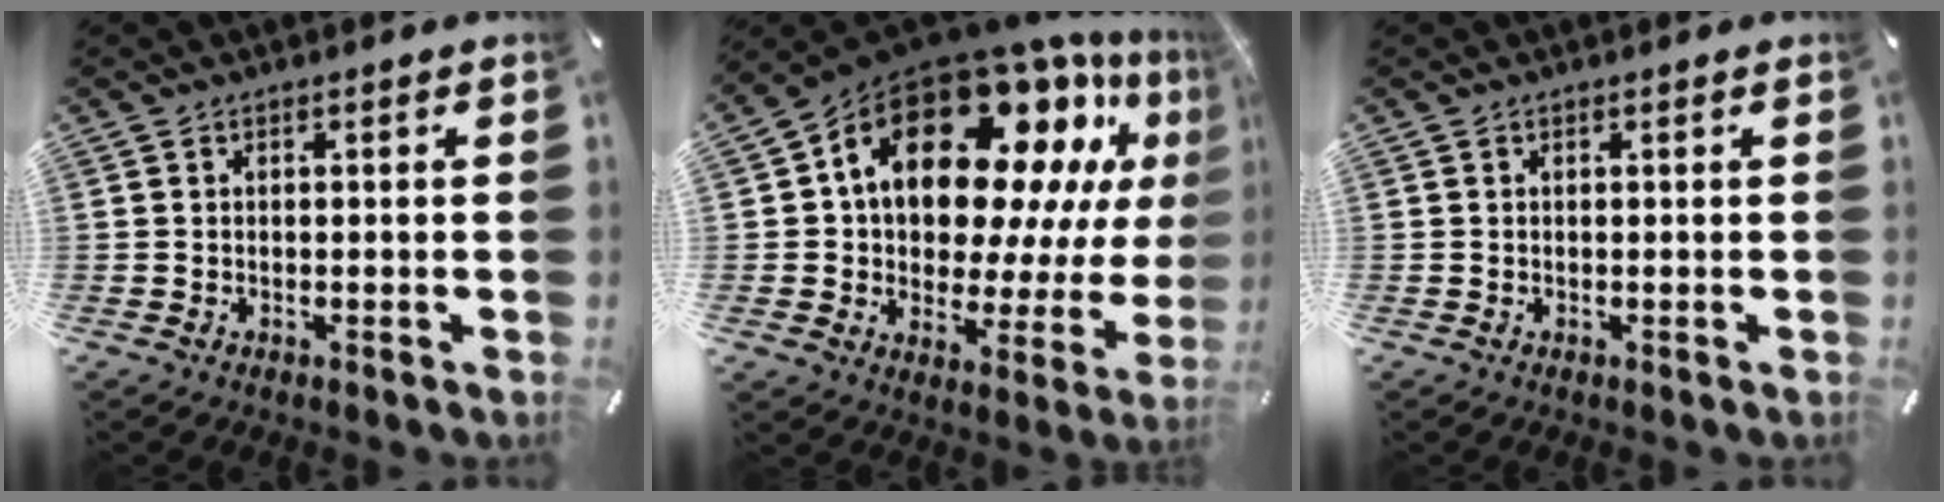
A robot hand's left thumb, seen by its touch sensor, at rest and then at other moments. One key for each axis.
{"total": 23.3, "fx": 12.3, "fy": 13.4, "fz": 14.6, "tx": -0.238, "ty": -0.093, "tz": 0.215}
{"total": 0.0}